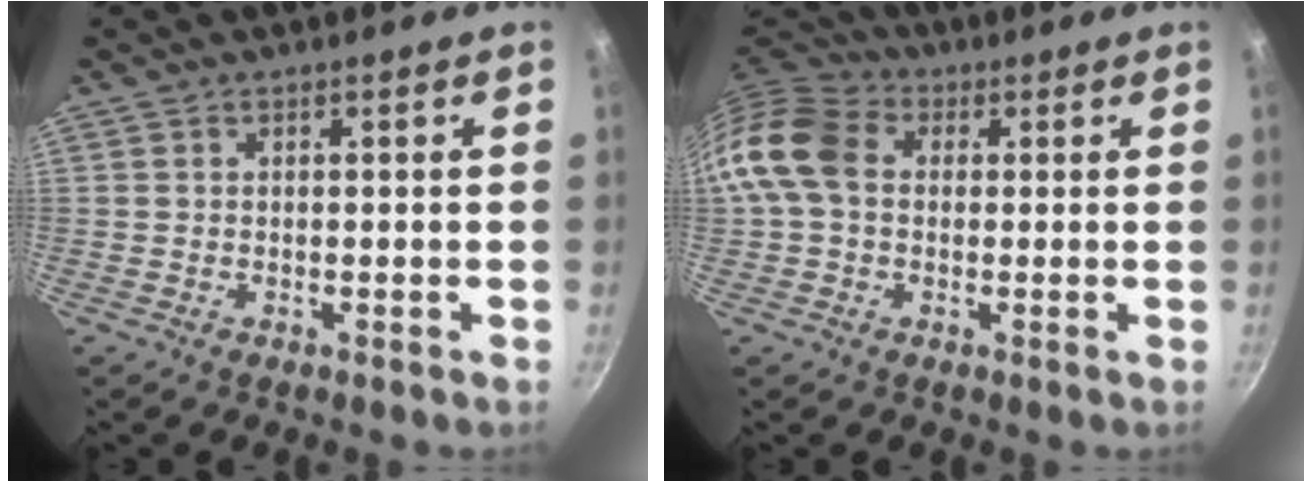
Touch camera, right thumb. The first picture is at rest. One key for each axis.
{"total": 11.5, "fx": 0.8, "fy": 8.8, "fz": 7.4, "tx": -0.120, "ty": 0.024, "tz": -0.006}